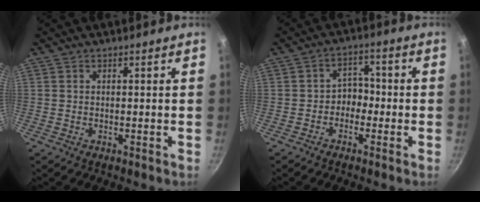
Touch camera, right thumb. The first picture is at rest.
{"total": 4.4, "force": [-1.5, 3.5, 2.2], "torque": [-0.001, 0.025, -0.038]}